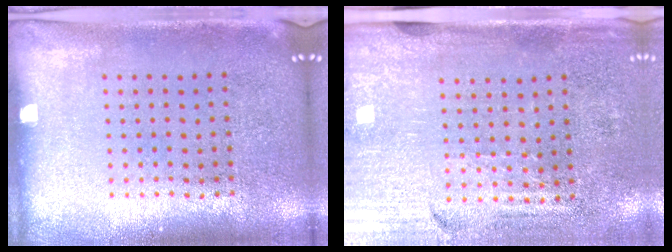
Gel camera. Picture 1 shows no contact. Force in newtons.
{"total": 3.2, "press": 2.8, "slide": 1.5}